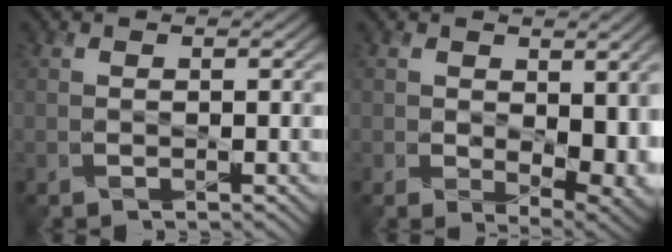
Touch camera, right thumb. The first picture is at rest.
{"total": 8.2, "force": [-0.8, 5.4, 6.0], "torque": [-0.102, -0.035, 0.005]}